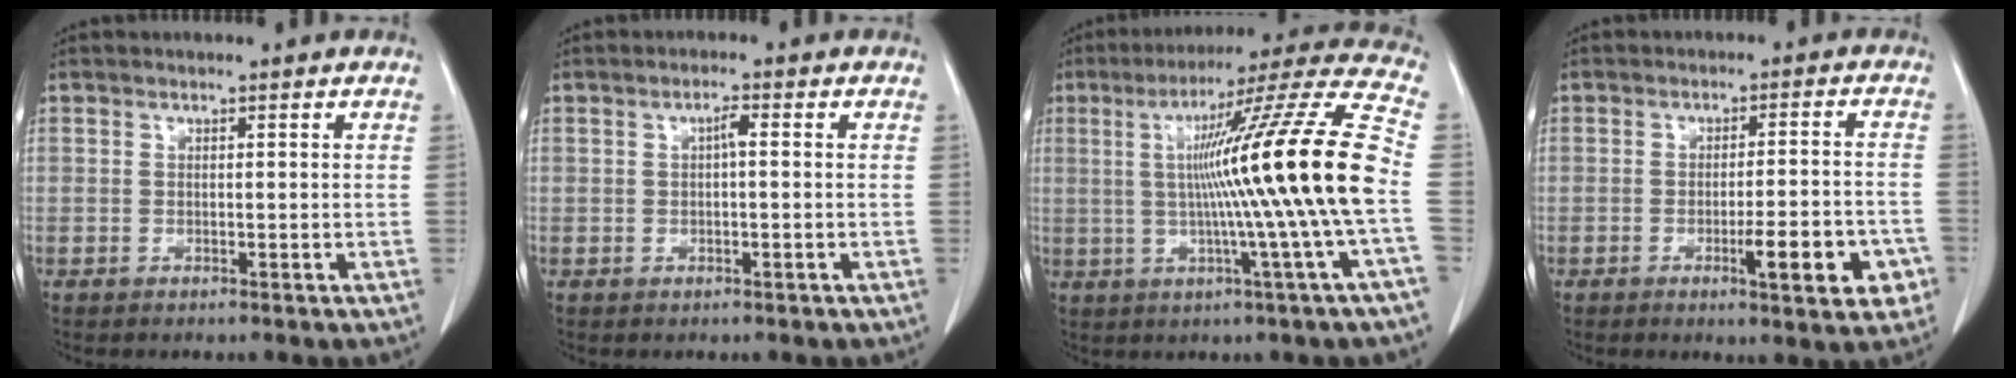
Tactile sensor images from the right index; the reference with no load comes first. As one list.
[{"total": 1.9, "force": [0.2, 0.3, 1.9], "torque": [-0.034, 0.003, 0.003]}, {"total": 21.3, "force": [-0.3, -2.7, 21.1], "torque": [-0.311, 0.001, -0.024]}, {"total": 8.6, "force": [-3.4, 1.5, 7.8], "torque": [-0.100, 0.002, -0.040]}]